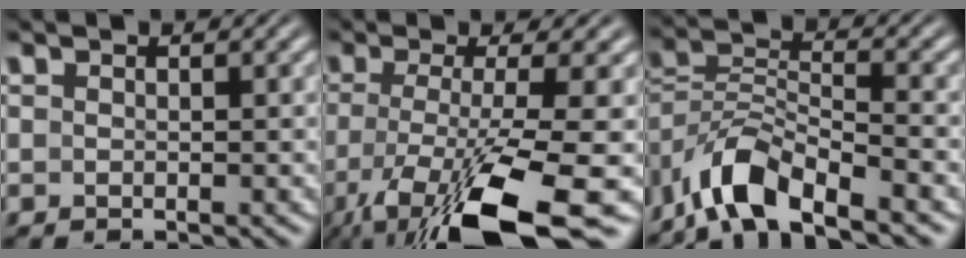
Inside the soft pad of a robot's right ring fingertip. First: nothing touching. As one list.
[{"total": 10.0, "force": [-5.3, 3.8, 7.6], "torque": [-0.152, -0.053, -0.052]}, {"total": 6.4, "force": [-3.1, 3.6, 4.2], "torque": [-0.100, -0.025, -0.043]}]